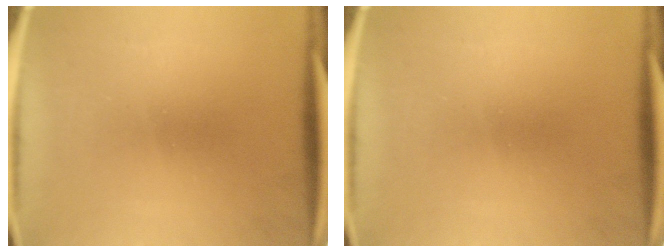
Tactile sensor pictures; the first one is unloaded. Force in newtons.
{"total": 0.0}